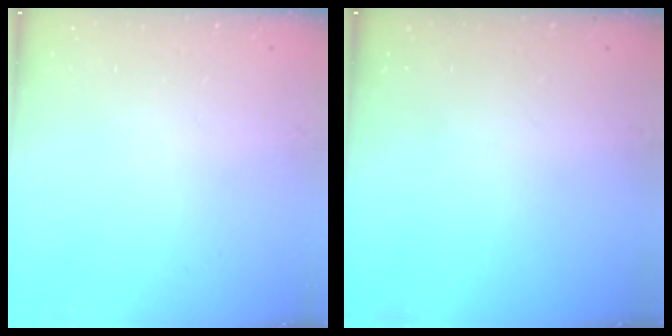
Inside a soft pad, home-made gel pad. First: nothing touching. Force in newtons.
{"total": 0.0}